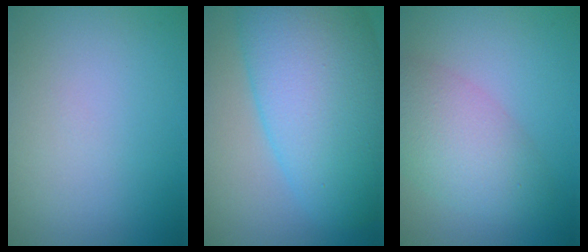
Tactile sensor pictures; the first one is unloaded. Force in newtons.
{"total": 13.8, "press": 13.8, "slide": 0.3}
{"total": 5.3, "press": 5.3, "slide": 0.1}